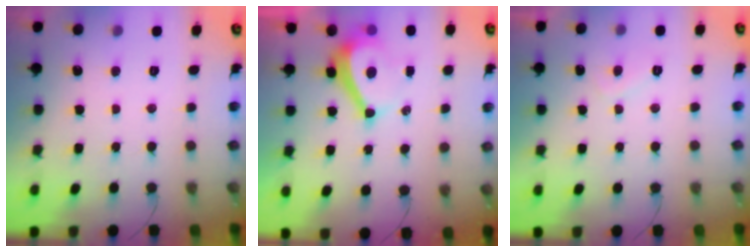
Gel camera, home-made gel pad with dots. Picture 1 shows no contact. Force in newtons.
{"total": 7.2, "press": 7.1, "slide": 0.7}
{"total": 2.3, "press": 2.1, "slide": 0.8}